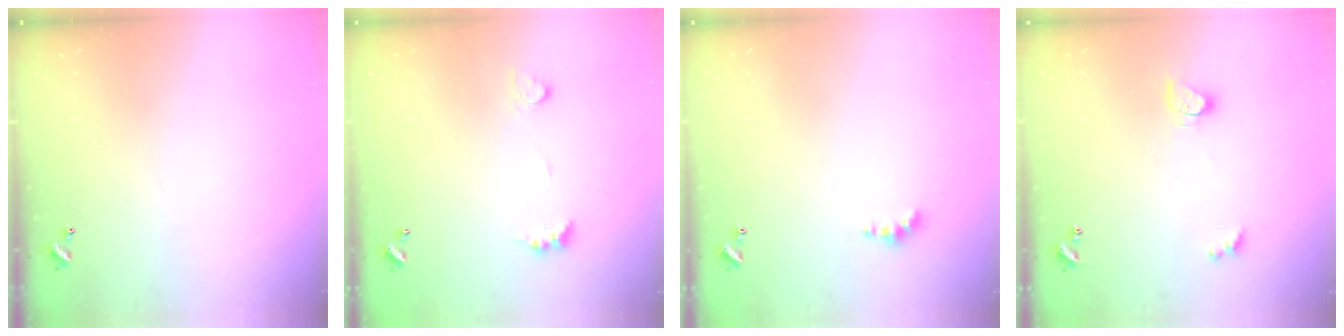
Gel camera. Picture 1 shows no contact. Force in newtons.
{"total": 2.7, "press": 2.6, "slide": 0.8}
{"total": 2.3, "press": 2.3, "slide": 0.5}
{"total": 2.5, "press": 2.5, "slide": 0.5}